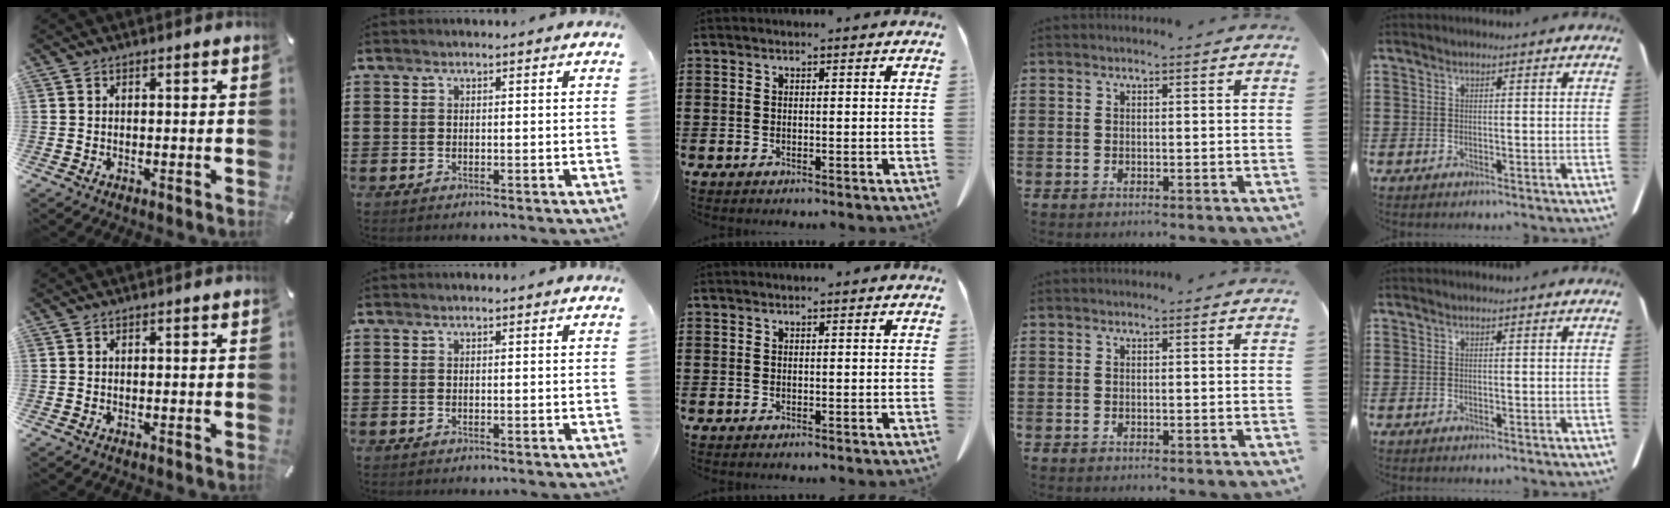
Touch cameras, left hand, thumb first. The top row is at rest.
{}